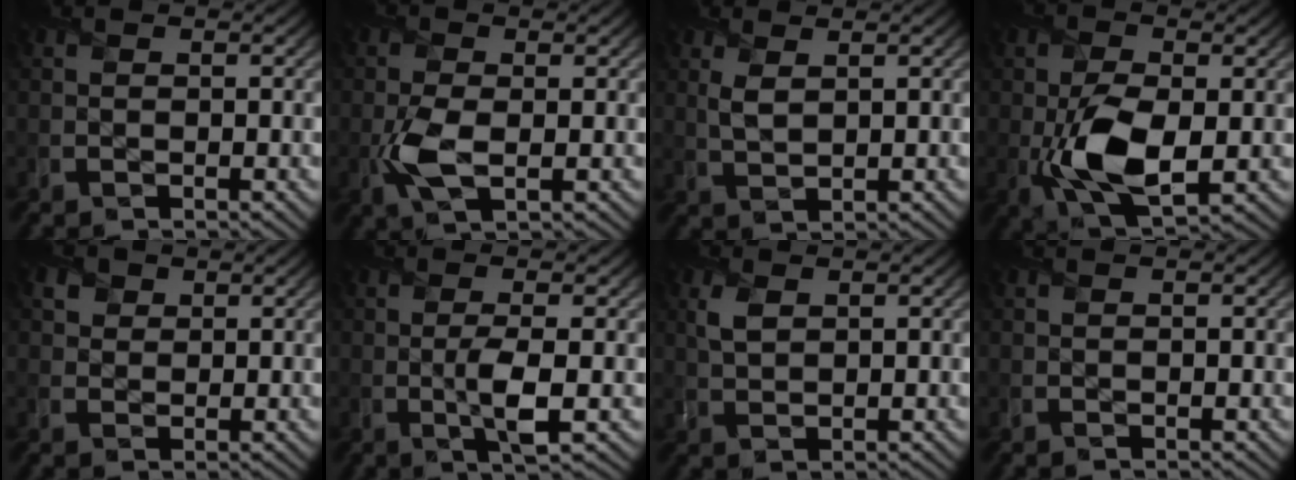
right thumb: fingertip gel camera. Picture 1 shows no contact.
{"total": 4.8, "force": [-1.0, 2.4, 4.0], "torque": [-0.097, -0.006, -0.022]}
{"total": 2.6, "force": [1.3, 1.2, 2.0], "torque": [-0.054, -0.001, 0.029]}
{"total": 9.5, "force": [-1.6, 5.2, 7.8], "torque": [-0.173, -0.018, -0.025]}
{"total": 2.0, "force": [1.2, 1.6, 0.2], "torque": [-0.009, -0.001, 0.023]}
{"total": 3.5, "force": [-0.4, 0.6, 3.4], "torque": [-0.066, -0.003, -0.009]}
{"total": 2.6, "force": [1.2, 1.3, 1.9], "torque": [-0.051, 0.002, 0.027]}
{"total": 0.0}